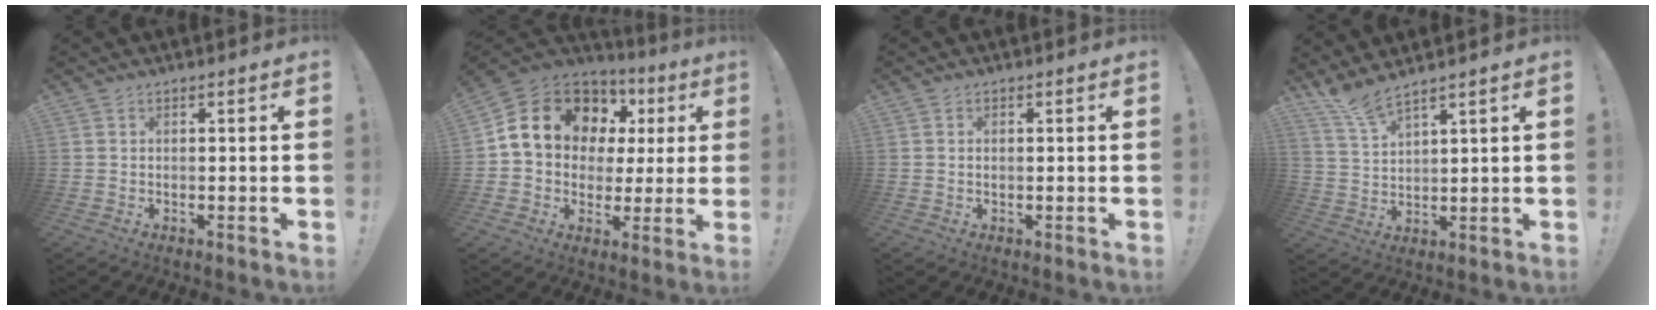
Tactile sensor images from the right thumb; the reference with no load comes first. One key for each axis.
{"total": 16.2, "fx": 7.0, "fy": 12.0, "fz": 8.3, "tx": -0.133, "ty": -0.035, "tz": 0.144}
{"total": 0.5, "fx": 0.0, "fy": 0.4, "fz": 0.4, "tx": -0.015, "ty": 0.005, "tz": 0.002}
{"total": 6.1, "fx": 5.3, "fy": 0.3, "fz": 2.9, "tx": -0.064, "ty": -0.033, "tz": 0.098}